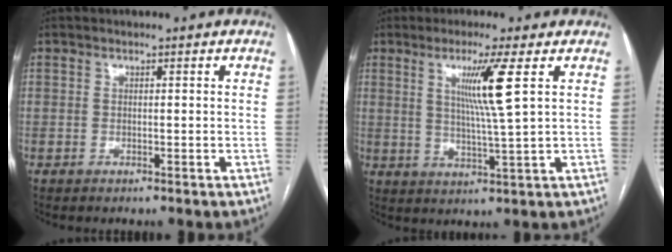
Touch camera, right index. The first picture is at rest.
{"total": 7.5, "force": [2.6, -1.6, 6.9], "torque": [-0.126, -0.013, 0.051]}